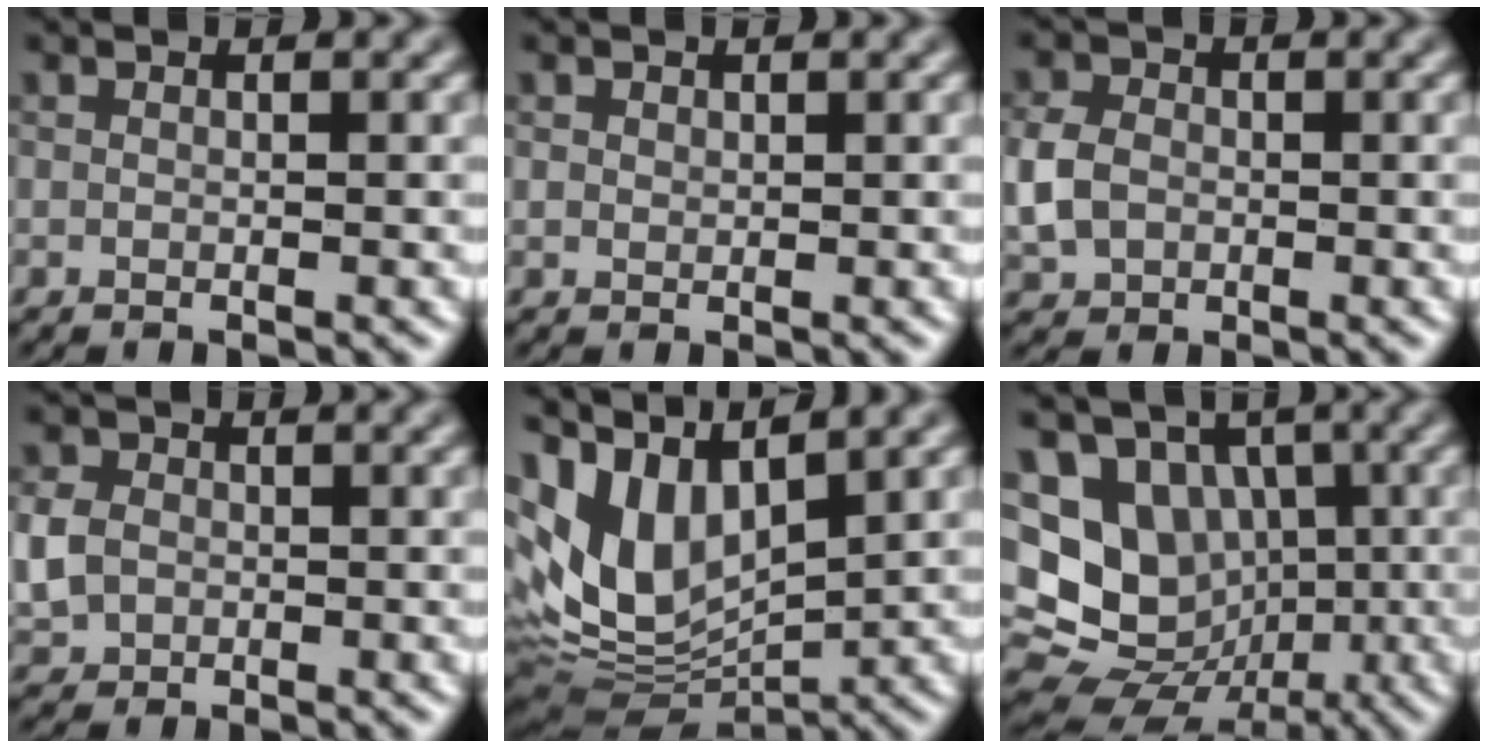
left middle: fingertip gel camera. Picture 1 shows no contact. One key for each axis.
{"total": 0.7, "fx": 0.4, "fy": 0.5, "fz": 0.2, "tx": -0.002, "ty": -0.001, "tz": 0.009}
{"total": 3.4, "fx": -0.5, "fy": 2.7, "fz": 1.9, "tx": -0.045, "ty": 0.002, "tz": -0.015}
{"total": 3.3, "fx": -0.2, "fy": 2.8, "fz": 1.6, "tx": -0.037, "ty": 0.003, "tz": -0.006}
{"total": 8.5, "fx": 2.8, "fy": 4.6, "fz": 6.5, "tx": -0.142, "ty": -0.004, "tz": 0.057}
{"total": 14.0, "fx": 0.4, "fy": 12.4, "fz": 6.5, "tx": -0.135, "ty": 0.031, "tz": -0.004}